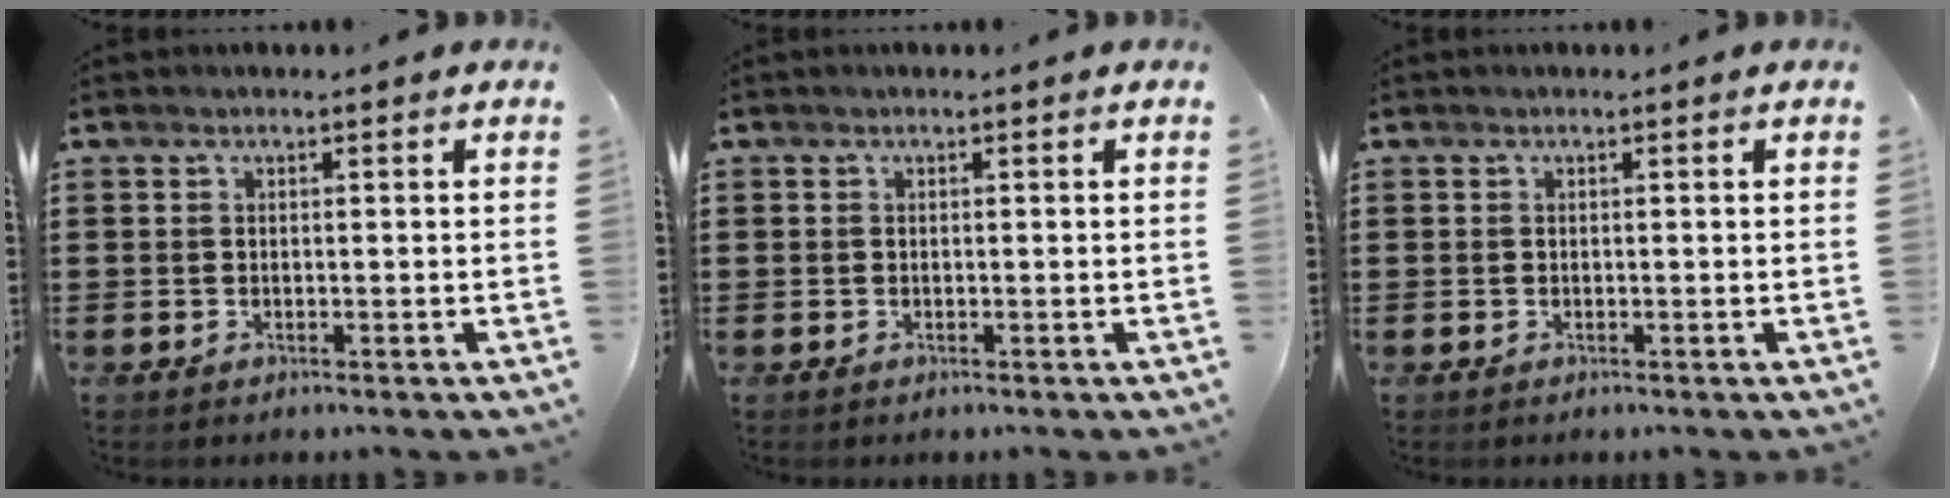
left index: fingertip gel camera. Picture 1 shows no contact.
{"total": 0.0}
{"total": 0.0}